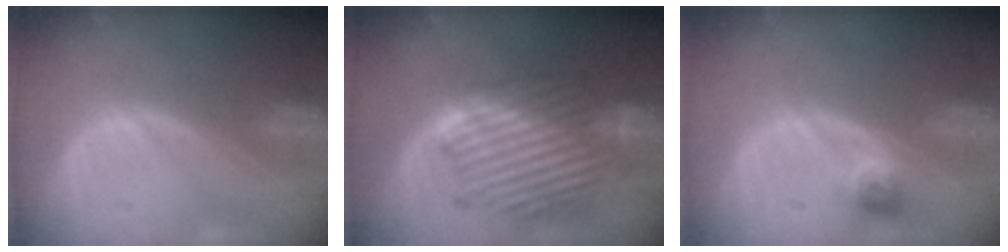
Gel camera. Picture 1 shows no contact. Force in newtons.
{"total": 10.2, "press": 10.2, "slide": 0.4}
{"total": 2.2, "press": 2.1, "slide": 0.8}